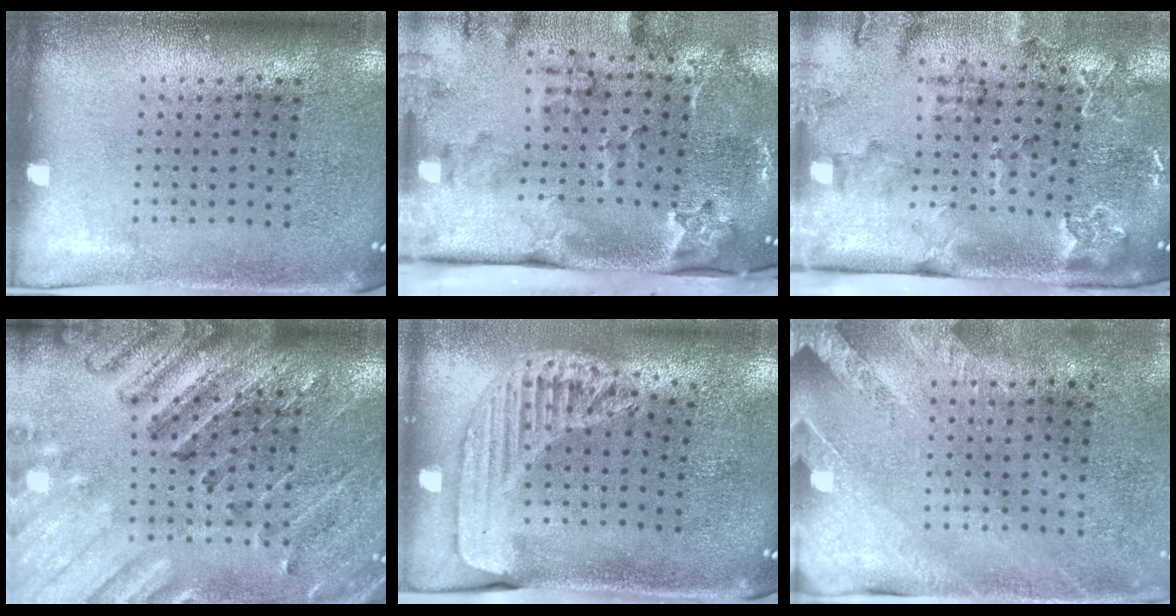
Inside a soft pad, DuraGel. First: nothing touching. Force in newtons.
{"total": 3.8, "press": 2.6, "slide": 2.8}
{"total": 2.3, "press": 2.3, "slide": 0.4}
{"total": 2.6, "press": 2.6, "slide": 0.4}
{"total": 1.5, "press": 1.5, "slide": 0.3}
{"total": 2.6, "press": 2.1, "slide": 1.6}